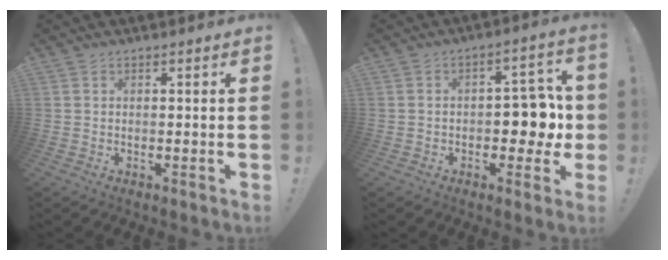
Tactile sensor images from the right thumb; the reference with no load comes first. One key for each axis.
{"total": 9.6, "fx": -1.6, "fy": 6.4, "fz": 7.0, "tx": -0.086, "ty": 0.015, "tz": -0.021}